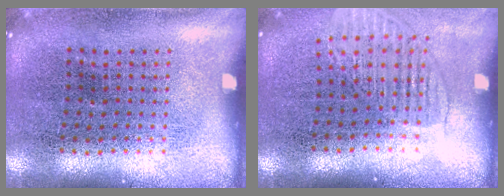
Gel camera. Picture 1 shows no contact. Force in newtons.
{"total": 1.6, "press": 1.3, "slide": 0.9}